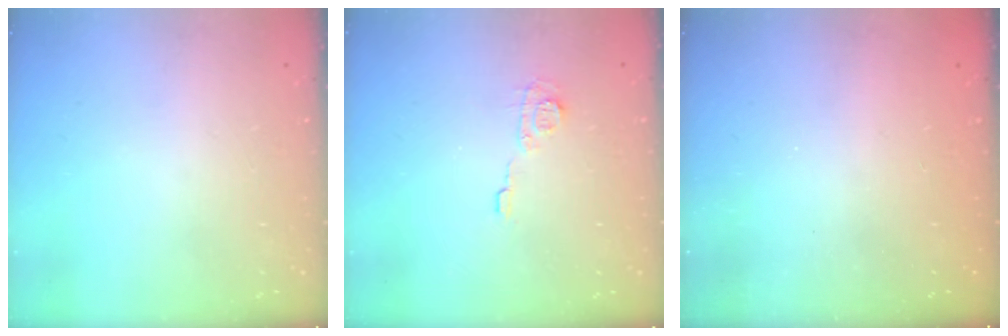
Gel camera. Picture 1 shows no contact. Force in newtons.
{"total": 5.1, "press": 5.1, "slide": 0.2}
{"total": 2.4, "press": 2.3, "slide": 0.8}